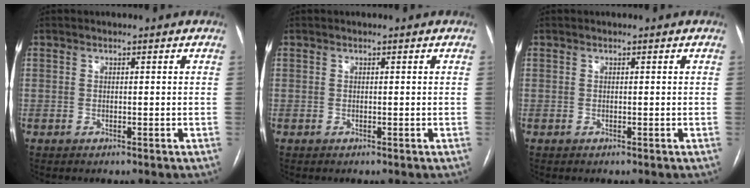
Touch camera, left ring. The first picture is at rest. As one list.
[{"total": 0.0}, {"total": 0.0}]